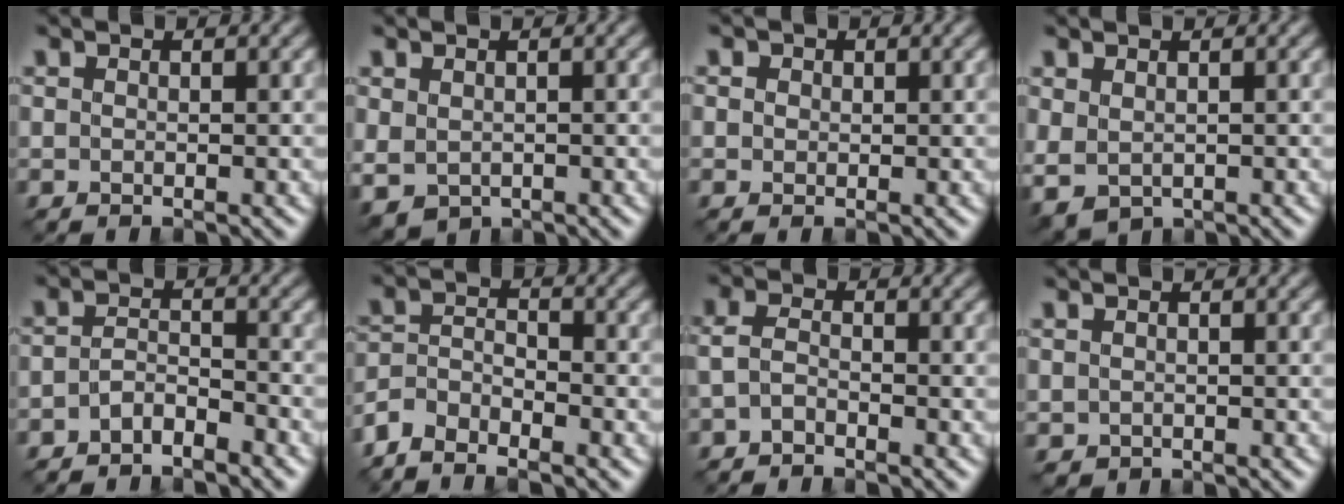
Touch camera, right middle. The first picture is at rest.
{"total": 2.0, "force": [-0.3, 1.5, 1.3], "torque": [-0.033, -0.006, -0.004]}
{"total": 0.8, "force": [0.3, 0.6, 0.3], "torque": [-0.003, 0.001, 0.003]}
{"total": 1.9, "force": [0.0, 1.2, 1.5], "torque": [-0.040, -0.007, 0.005]}
{"total": 2.2, "force": [-1.8, 0.6, 1.1], "torque": [-0.029, 0.011, -0.038]}
{"total": 3.1, "force": [-2.8, 0.9, 1.1], "torque": [-0.028, 0.005, -0.067]}
{"total": 1.8, "force": [-1.0, 0.8, 1.2], "torque": [-0.034, 0.007, -0.027]}
{"total": 0.7, "force": [-0.1, 0.6, 0.4], "torque": [-0.011, -0.002, 0.000]}